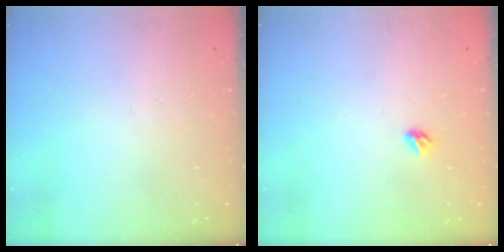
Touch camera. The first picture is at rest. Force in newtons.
{"total": 3.8, "press": 3.8, "slide": 0.7}